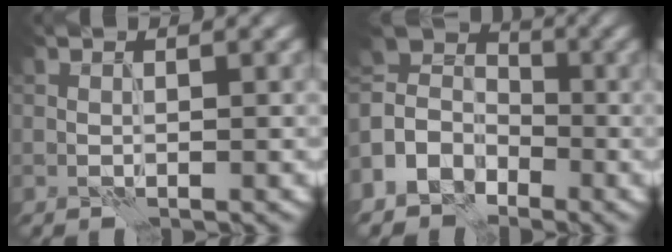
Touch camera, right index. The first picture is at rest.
{"total": 6.2, "force": [-3.4, 4.9, 1.5], "torque": [-0.035, 0.004, -0.079]}